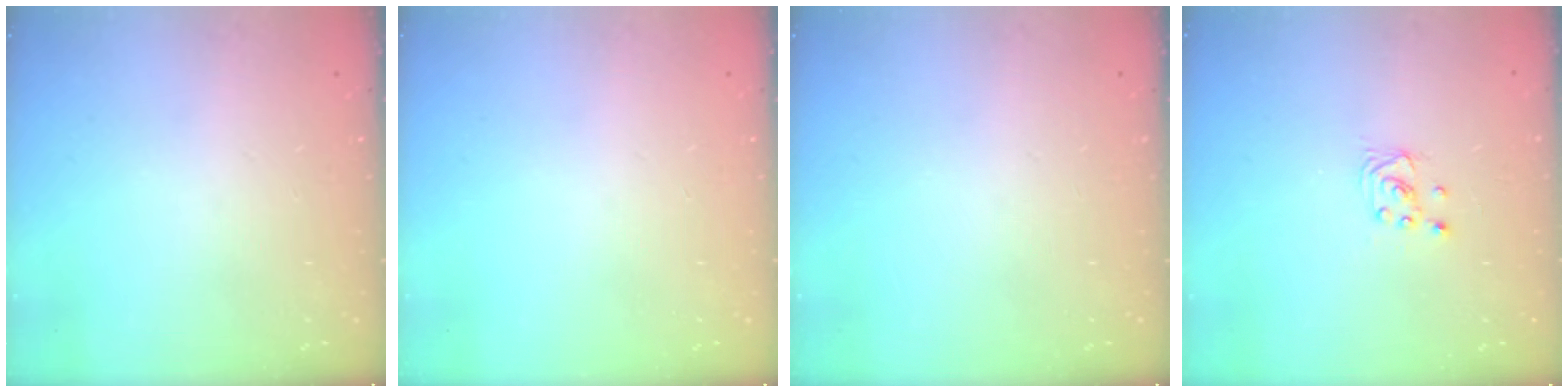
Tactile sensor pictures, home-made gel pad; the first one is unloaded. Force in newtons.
{"total": 0.0}
{"total": 0.0}
{"total": 1.6, "press": 1.6, "slide": 0.0}